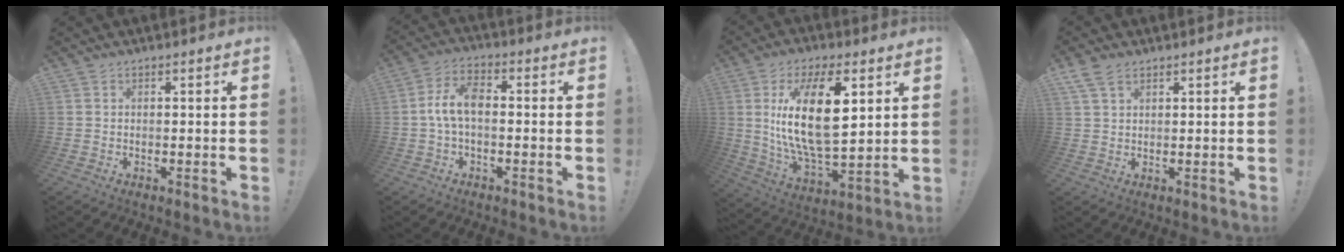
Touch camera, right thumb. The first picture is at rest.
{"total": 8.7, "force": [-0.5, 4.6, 7.4], "torque": [-0.152, 0.012, -0.005]}
{"total": 21.4, "force": [5.4, 9.3, 18.4], "torque": [-0.353, -0.021, 0.084]}
{"total": 5.3, "force": [3.4, 2.7, 3.0], "torque": [-0.064, -0.007, 0.068]}